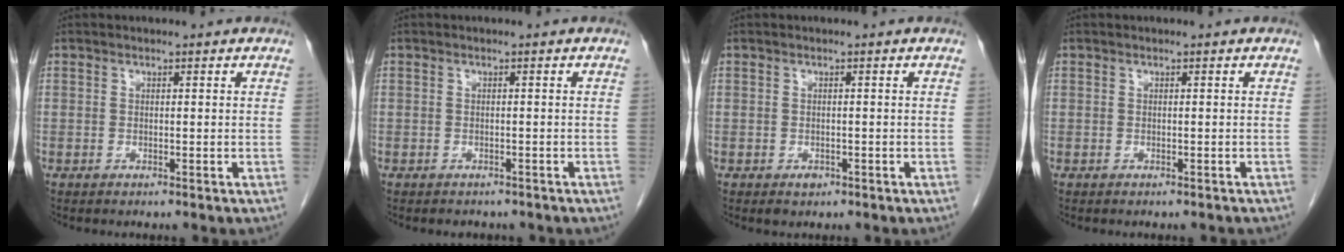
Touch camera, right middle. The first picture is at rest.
{"total": 3.1, "force": [-2.6, 1.4, 0.7], "torque": [-0.013, 0.000, -0.028]}
{"total": 1.3, "force": [-0.7, 0.9, 0.6], "torque": [-0.008, 0.001, -0.004]}
{"total": 1.2, "force": [-1.1, 0.4, 0.3], "torque": [-0.013, -0.002, -0.015]}